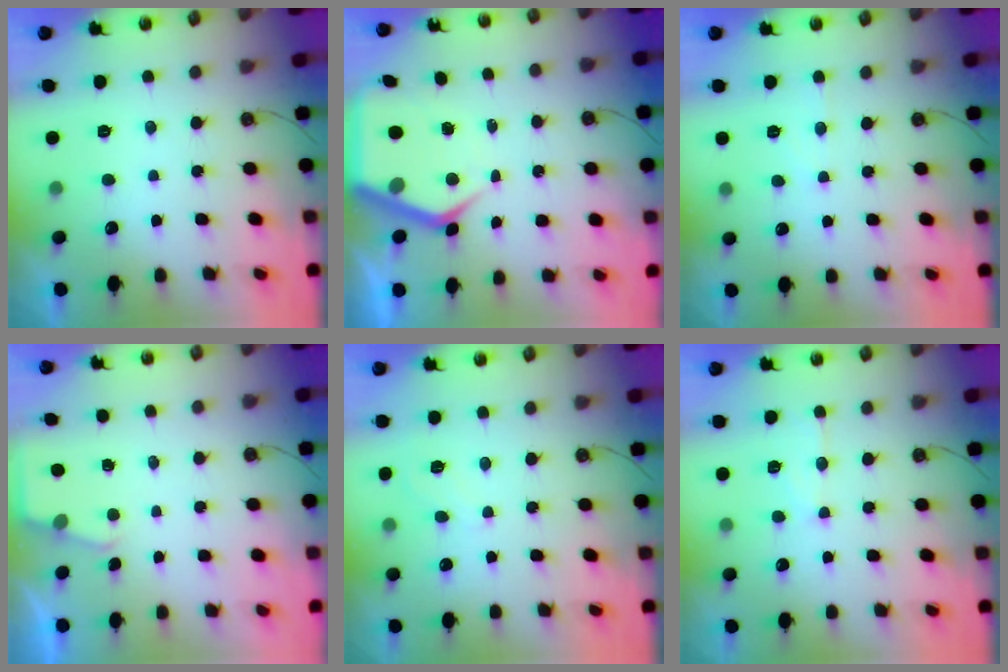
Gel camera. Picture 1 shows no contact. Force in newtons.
{"total": 8.6, "press": 8.5, "slide": 0.9}
{"total": 4.4, "press": 4.3, "slide": 0.6}
{"total": 2.3, "press": 2.3, "slide": 0.4}
{"total": 3.6, "press": 3.5, "slide": 0.4}
{"total": 8.6, "press": 8.6, "slide": 0.8}